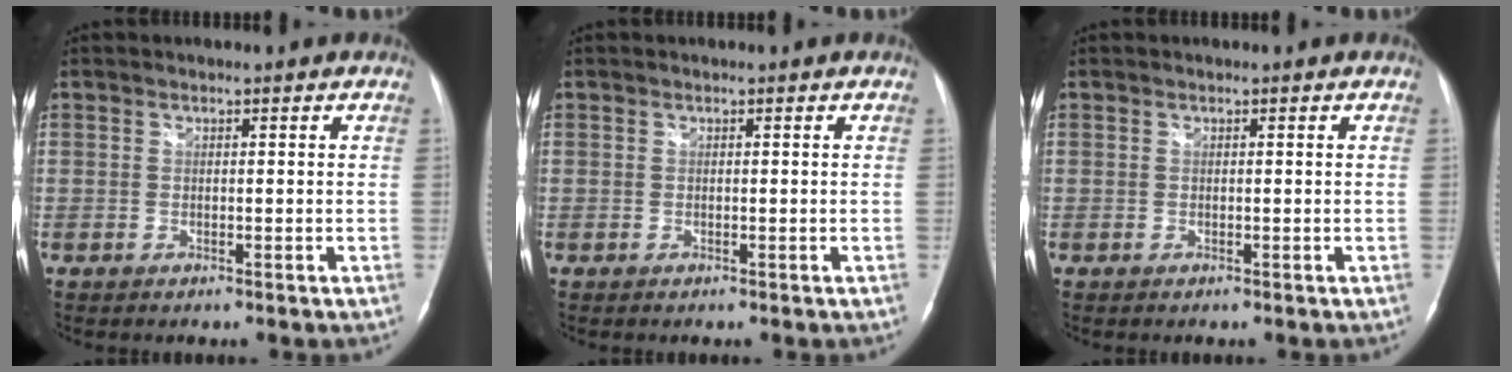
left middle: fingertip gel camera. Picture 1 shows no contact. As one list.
[{"total": 0.0}, {"total": 0.0}]